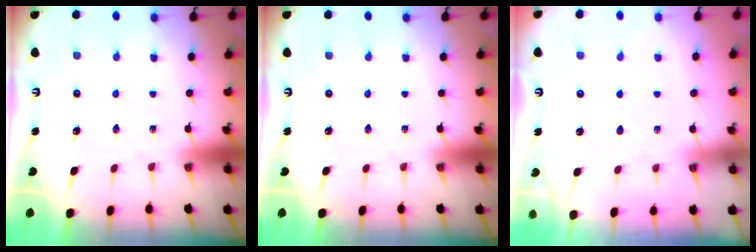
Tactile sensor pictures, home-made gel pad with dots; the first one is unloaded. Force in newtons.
{"total": 0.0}
{"total": 2.7, "press": 2.7, "slide": 0.4}